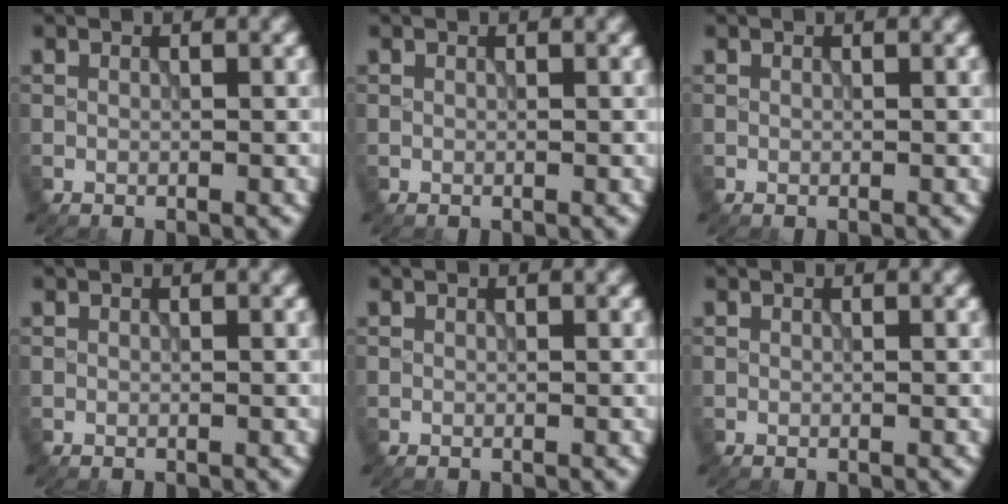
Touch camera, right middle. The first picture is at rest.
{"total": 0.0}
{"total": 0.0}
{"total": 0.0}
{"total": 0.0}
{"total": 0.0}